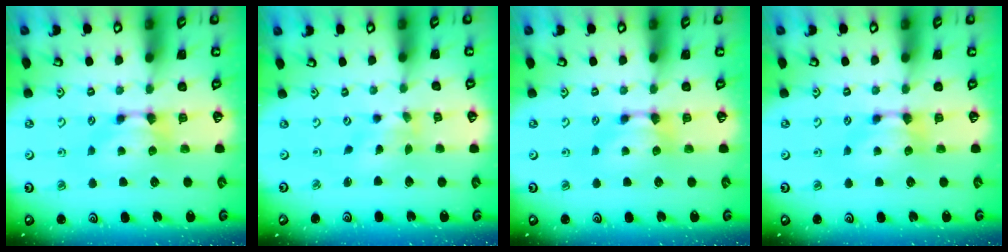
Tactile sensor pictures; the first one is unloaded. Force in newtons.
{"total": 2.2, "press": 2.0, "slide": 1.0}
{"total": 0.0}
{"total": 0.0}